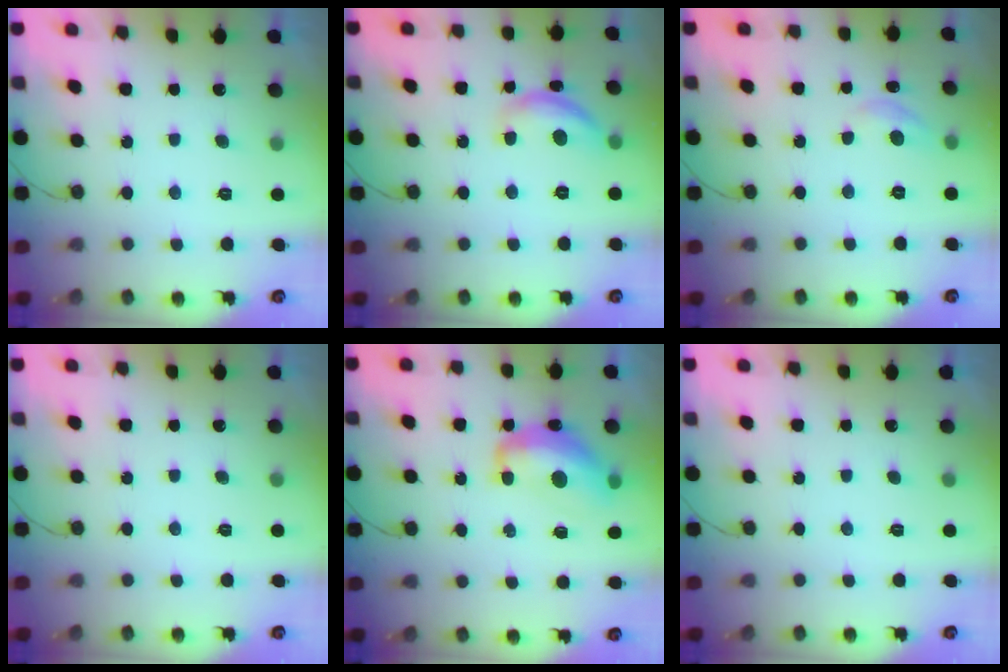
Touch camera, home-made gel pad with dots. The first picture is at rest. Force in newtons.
{"total": 10.9, "press": 10.9, "slide": 0.6}
{"total": 3.9, "press": 3.9, "slide": 0.6}
{"total": 0.0}
{"total": 12.6, "press": 12.6, "slide": 1.3}
{"total": 0.0}